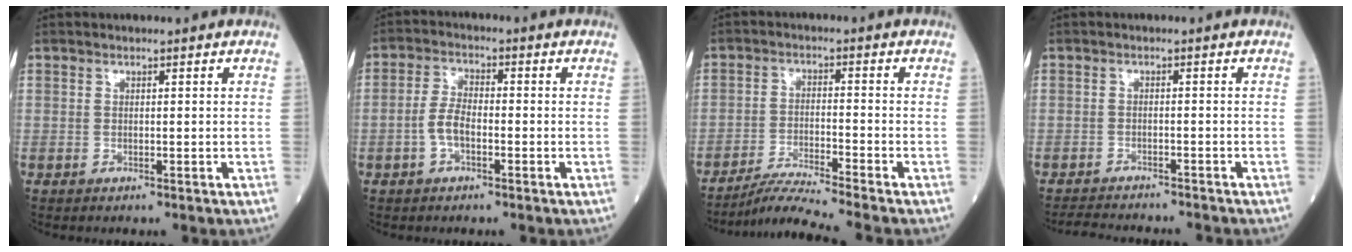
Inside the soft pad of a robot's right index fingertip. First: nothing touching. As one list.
[{"total": 4.1, "force": [-1.3, 1.8, 3.4], "torque": [-0.075, 0.009, -0.027]}, {"total": 7.1, "force": [-6.3, -2.5, 2.1], "torque": [-0.041, -0.025, -0.114]}, {"total": 7.3, "force": [-7.0, 0.8, 1.9], "torque": [-0.029, -0.006, -0.099]}]